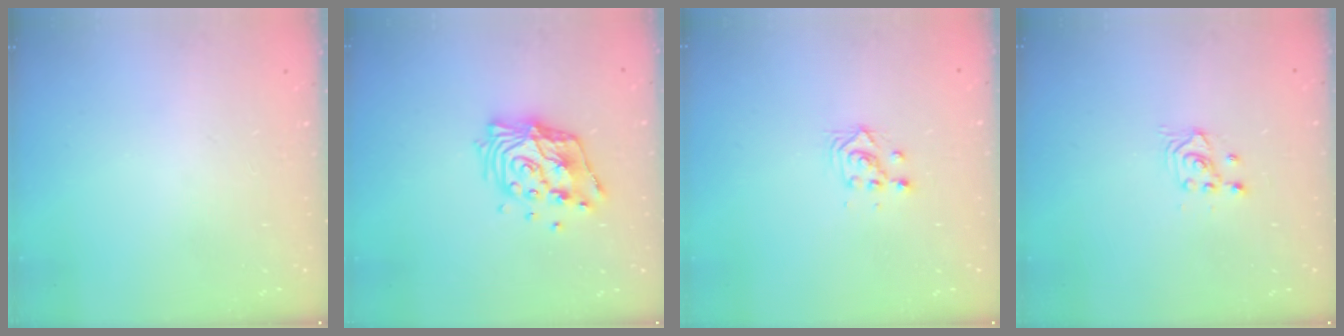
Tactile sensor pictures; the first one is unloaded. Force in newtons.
{"total": 13.7, "press": 13.6, "slide": 1.5}
{"total": 2.8, "press": 2.8, "slide": 0.1}
{"total": 2.7, "press": 2.7, "slide": 0.3}